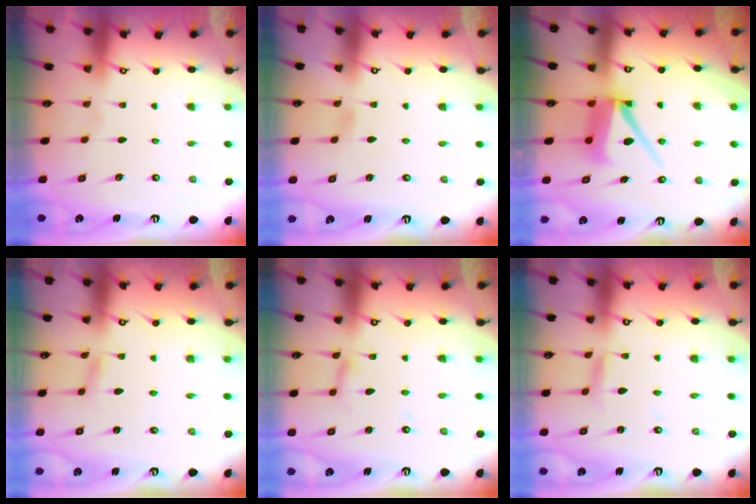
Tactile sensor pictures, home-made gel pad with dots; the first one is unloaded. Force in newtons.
{"total": 2.1, "press": 2.1, "slide": 0.3}
{"total": 9.6, "press": 9.5, "slide": 1.3}
{"total": 2.1, "press": 2.1, "slide": 0.1}
{"total": 2.7, "press": 2.7, "slide": 0.1}
{"total": 2.2, "press": 2.2, "slide": 0.2}